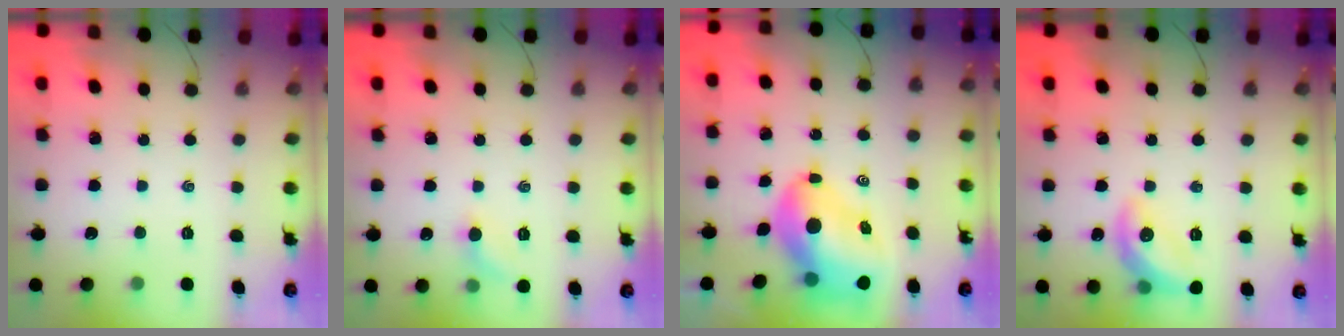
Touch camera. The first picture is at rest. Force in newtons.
{"total": 6.3, "press": 6.1, "slide": 1.6}
{"total": 11.9, "press": 11.4, "slide": 3.3}
{"total": 12.7, "press": 12.7, "slide": 0.9}